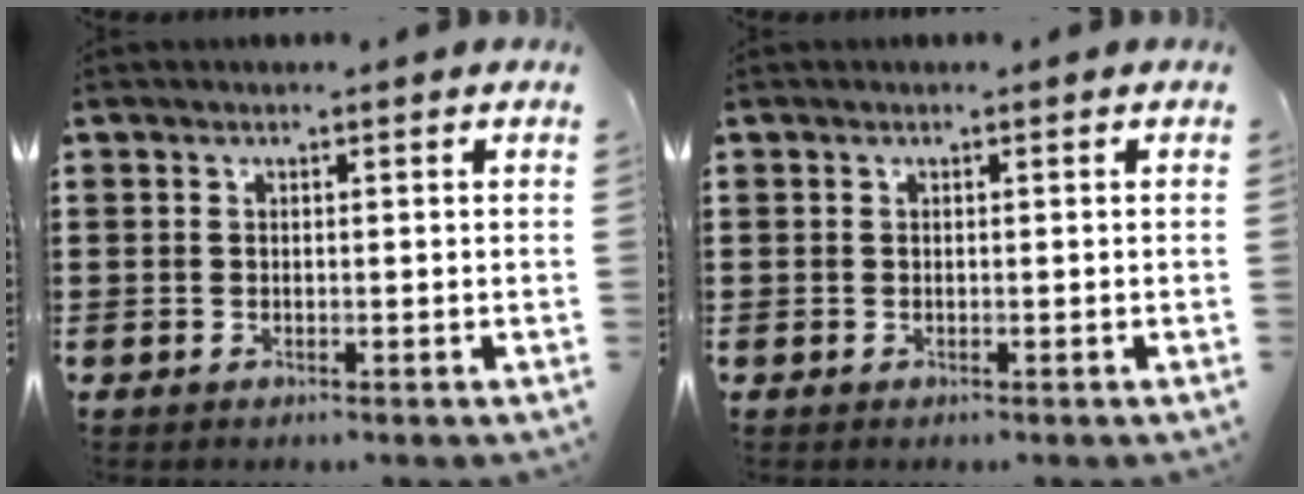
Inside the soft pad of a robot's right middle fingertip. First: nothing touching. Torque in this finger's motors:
{"motor_torque": [-0.03, -0.03, 0.04, -0.01]}